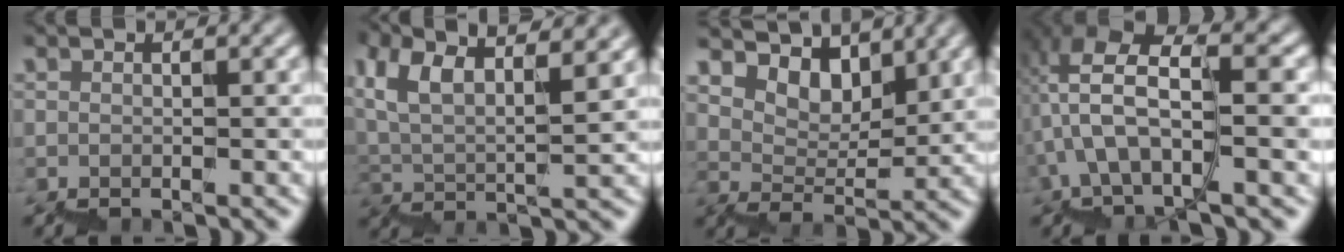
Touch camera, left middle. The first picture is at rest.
{"total": 7.6, "force": [4.9, 2.1, 5.4], "torque": [-0.093, 0.024, 0.091]}
{"total": 4.9, "force": [4.8, 1.1, 0.1], "torque": [-0.013, 0.008, 0.082]}
{"total": 8.8, "force": [1.1, 3.8, 7.9], "torque": [-0.153, 0.028, 0.018]}